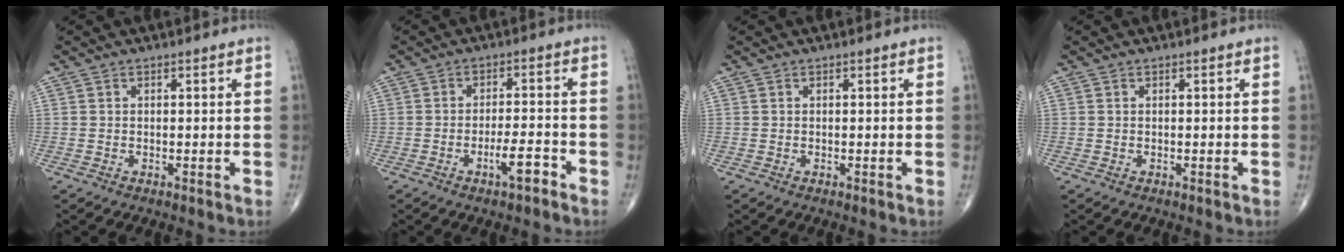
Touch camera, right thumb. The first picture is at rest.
{"total": 4.9, "force": [-2.8, 1.1, 3.9], "torque": [-0.064, 0.021, -0.047]}
{"total": 0.0}
{"total": 0.0}